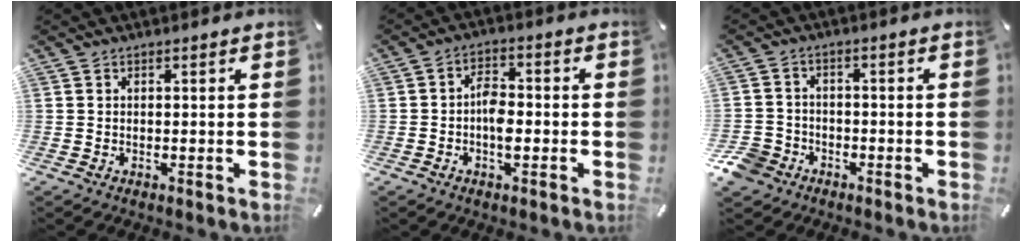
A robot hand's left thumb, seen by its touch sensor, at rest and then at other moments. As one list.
[{"total": 5.1, "force": [-1.5, 2.7, 4.1], "torque": [-0.082, 0.008, -0.028]}, {"total": 6.8, "force": [-4.0, 5.2, 1.8], "torque": [-0.055, 0.022, -0.081]}]